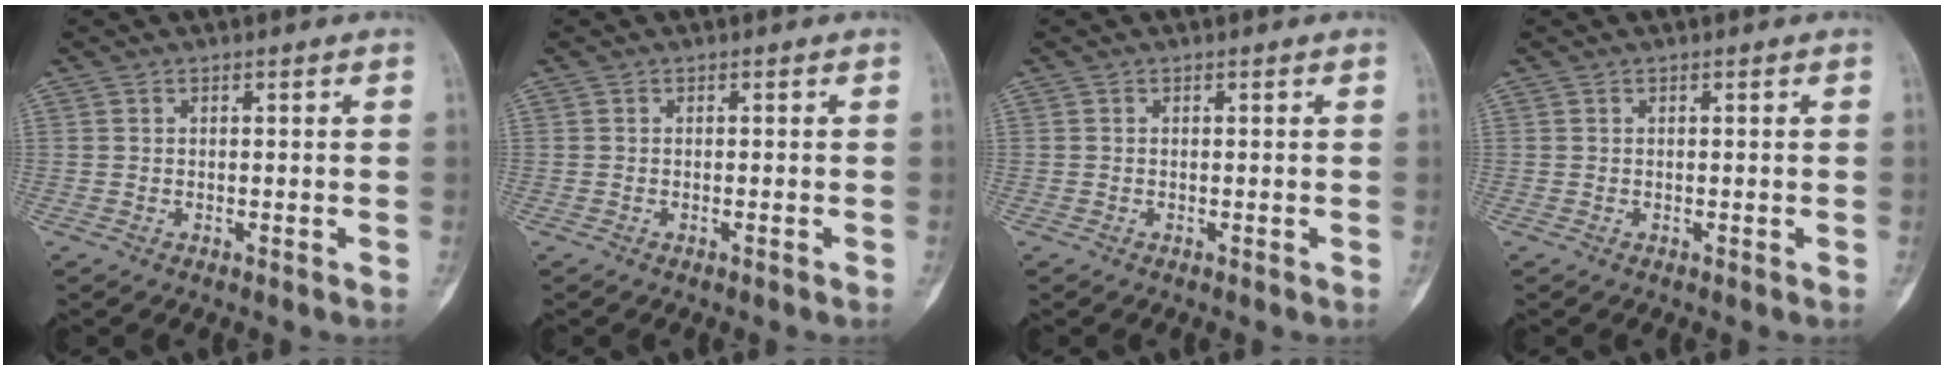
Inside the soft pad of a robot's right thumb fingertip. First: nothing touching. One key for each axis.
{"total": 0.0}
{"total": 0.0}
{"total": 0.0}